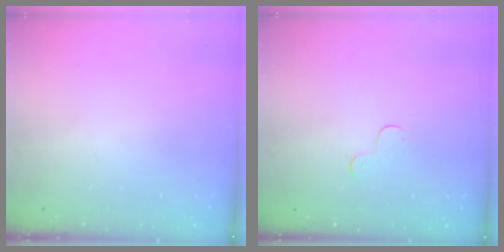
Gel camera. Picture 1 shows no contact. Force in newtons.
{"total": 3.2, "press": 3.2, "slide": 0.3}